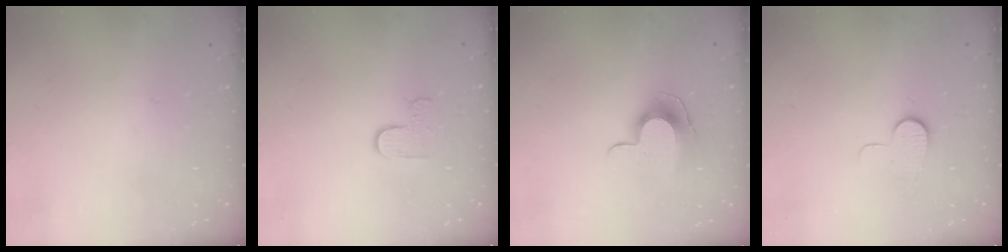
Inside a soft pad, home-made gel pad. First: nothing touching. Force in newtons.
{"total": 3.1, "press": 3.1, "slide": 0.4}
{"total": 9.6, "press": 9.6, "slide": 0.1}
{"total": 7.0, "press": 7.0, "slide": 0.6}